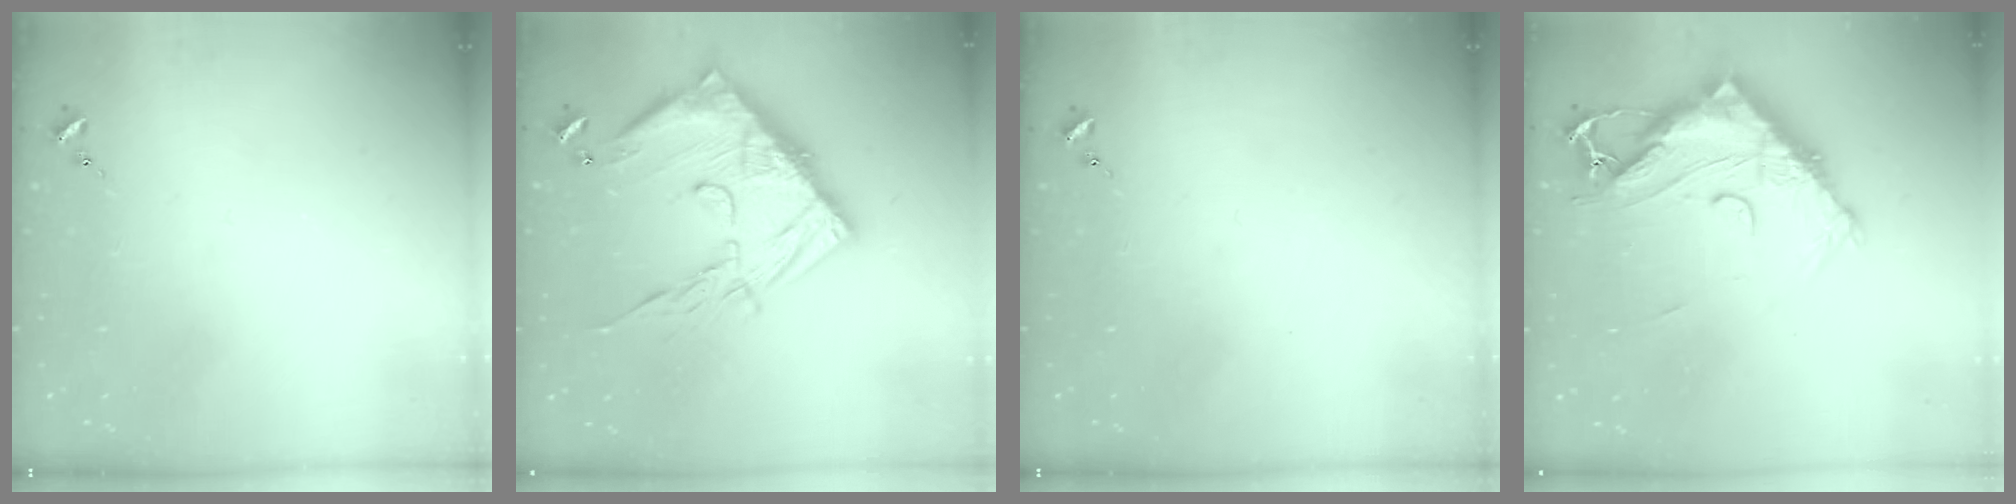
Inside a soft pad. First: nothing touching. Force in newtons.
{"total": 22.5, "press": 22.4, "slide": 2.1}
{"total": 0.0}
{"total": 14.9, "press": 14.8, "slide": 1.4}